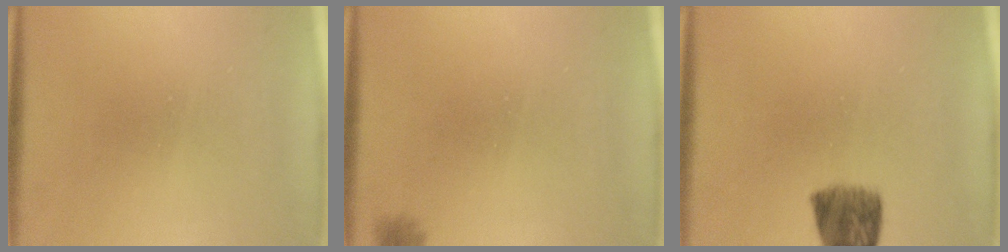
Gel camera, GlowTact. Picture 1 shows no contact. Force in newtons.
{"total": 1.6}
{"total": 7.1}